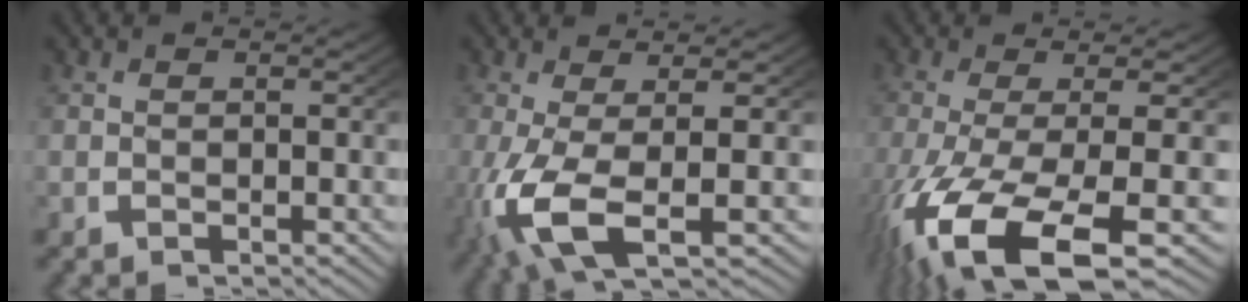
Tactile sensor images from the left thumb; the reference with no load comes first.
{"total": 9.2, "force": [-2.1, 4.4, 7.8], "torque": [-0.191, -0.038, -0.017]}
{"total": 10.7, "force": [-3.8, 4.3, 9.0], "torque": [-0.200, -0.032, -0.033]}